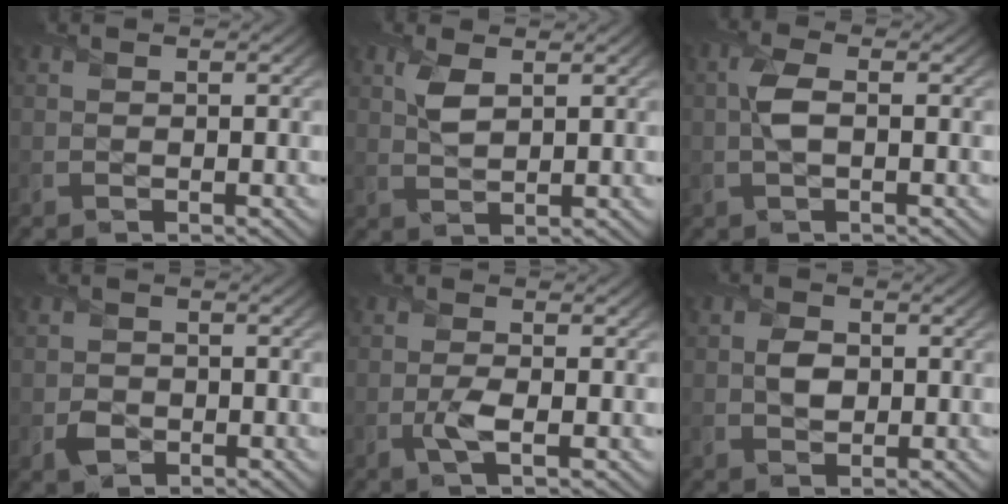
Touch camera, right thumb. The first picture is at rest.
{"total": 2.7, "force": [1.3, 1.2, 2.1], "torque": [-0.052, -0.001, 0.029]}
{"total": 2.8, "force": [-0.1, 1.1, 2.6], "torque": [-0.062, 0.004, -0.005]}
{"total": 2.0, "force": [-0.8, 1.8, 0.3], "torque": [0.001, -0.005, -0.018]}
{"total": 1.8, "force": [-0.5, 0.6, 1.6], "torque": [-0.034, -0.001, -0.013]}
{"total": 2.5, "force": [0.0, 1.9, 1.5], "torque": [-0.032, -0.003, -0.001]}